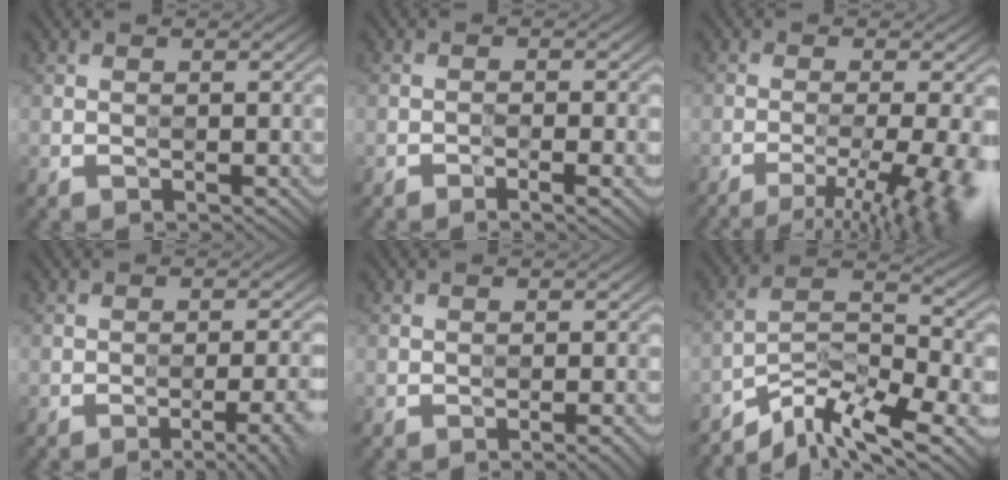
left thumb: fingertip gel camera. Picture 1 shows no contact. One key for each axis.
{"total": 2.9, "fx": -1.3, "fy": 0.5, "fz": 2.5, "tx": -0.045, "ty": 0.000, "tz": -0.024}
{"total": 8.9, "fx": -4.3, "fy": 2.0, "fz": 7.5, "tx": -0.103, "ty": -0.005, "tz": -0.056}
{"total": 6.2, "fx": -3.3, "fy": 1.3, "fz": 5.1, "tx": -0.069, "ty": 0.005, "tz": -0.041}
{"total": 1.8, "fx": -1.0, "fy": 0.2, "fz": 1.4, "tx": -0.014, "ty": 0.005, "tz": -0.018}
{"total": 11.4, "fx": -8.0, "fy": 3.2, "fz": 7.4, "tx": -0.128, "ty": -0.003, "tz": -0.153}